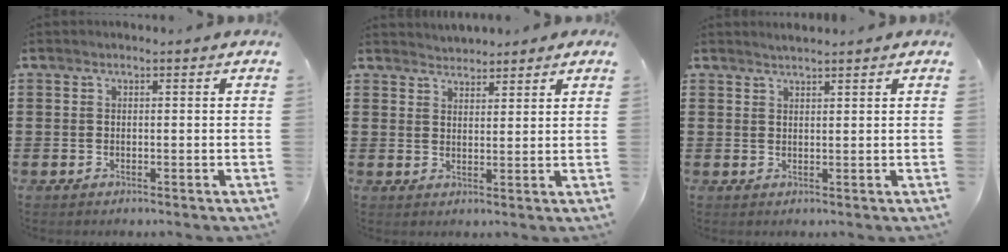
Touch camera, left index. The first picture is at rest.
{"total": 2.5, "force": [2.4, 0.4, -0.2], "torque": [-0.003, -0.001, 0.047]}
{"total": 1.2, "force": [1.2, -0.1, 0.3], "torque": [-0.006, 0.001, 0.023]}